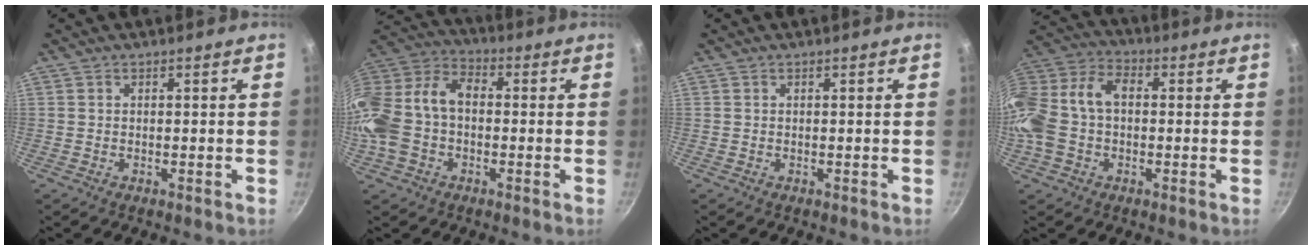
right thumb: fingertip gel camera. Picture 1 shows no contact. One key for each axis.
{"total": 17.9, "fx": -2.4, "fy": 12.8, "fz": 12.3, "tx": -0.249, "ty": 0.054, "tz": -0.061}
{"total": 0.0}
{"total": 16.3, "fx": -1.0, "fy": 11.6, "fz": 11.4, "tx": -0.226, "ty": 0.049, "tz": -0.036}